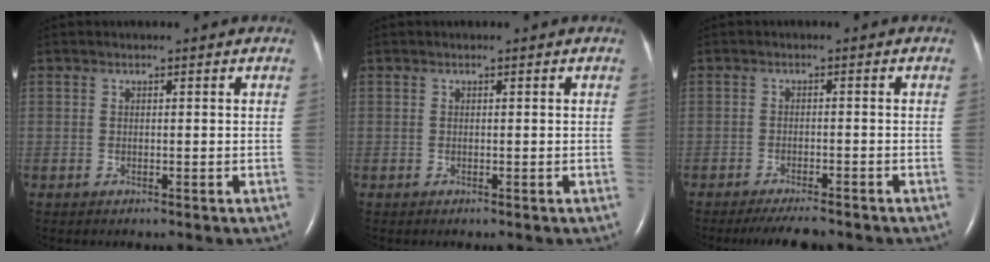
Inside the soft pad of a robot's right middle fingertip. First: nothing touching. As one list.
[{"total": 0.0}, {"total": 5.4, "force": [-4.7, 0.8, 2.5], "torque": [-0.037, -0.011, -0.072]}]